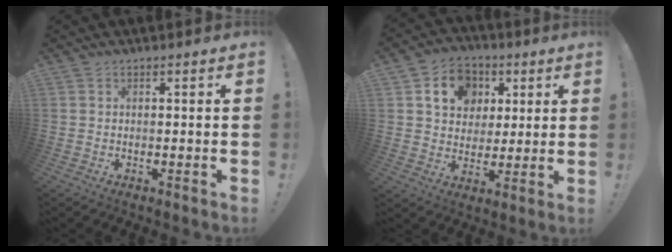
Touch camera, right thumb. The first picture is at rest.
{"total": 13.0, "force": [4.6, 10.8, 5.5], "torque": [-0.074, -0.012, 0.093]}